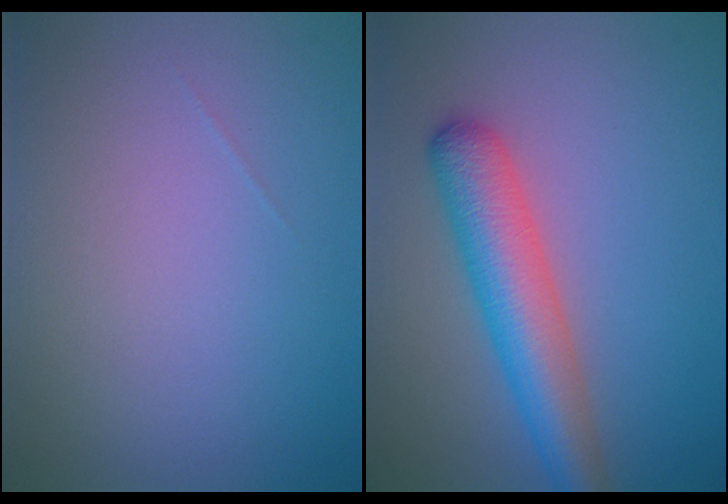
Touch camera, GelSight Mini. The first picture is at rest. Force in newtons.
{"total": 5.7, "press": 5.7, "slide": 0.2}